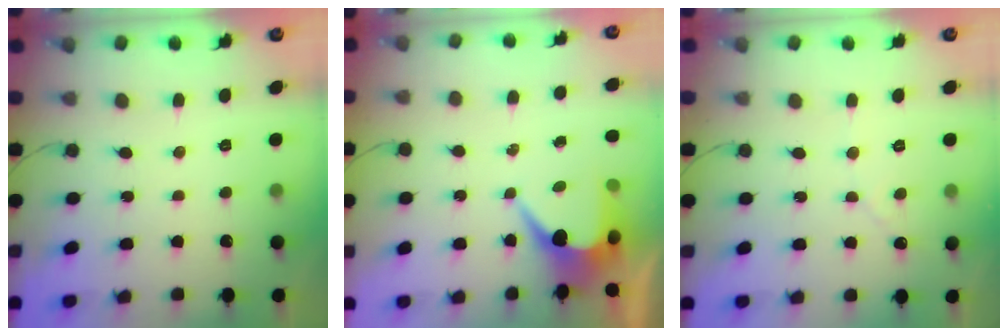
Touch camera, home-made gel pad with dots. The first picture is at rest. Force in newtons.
{"total": 6.7, "press": 6.7, "slide": 0.3}
{"total": 3.0, "press": 2.9, "slide": 0.3}